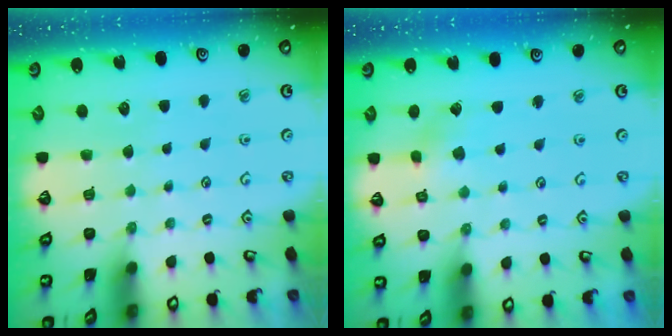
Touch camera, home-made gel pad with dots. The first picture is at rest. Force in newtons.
{"total": 2.1, "press": 2.1, "slide": 0.0}